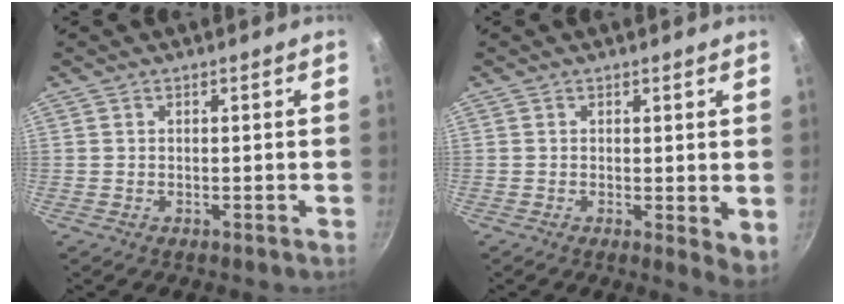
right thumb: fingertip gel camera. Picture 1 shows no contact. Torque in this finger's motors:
{"motor_torque": [-0.15, 0.32, -0.11, -0.09, -0.01]}